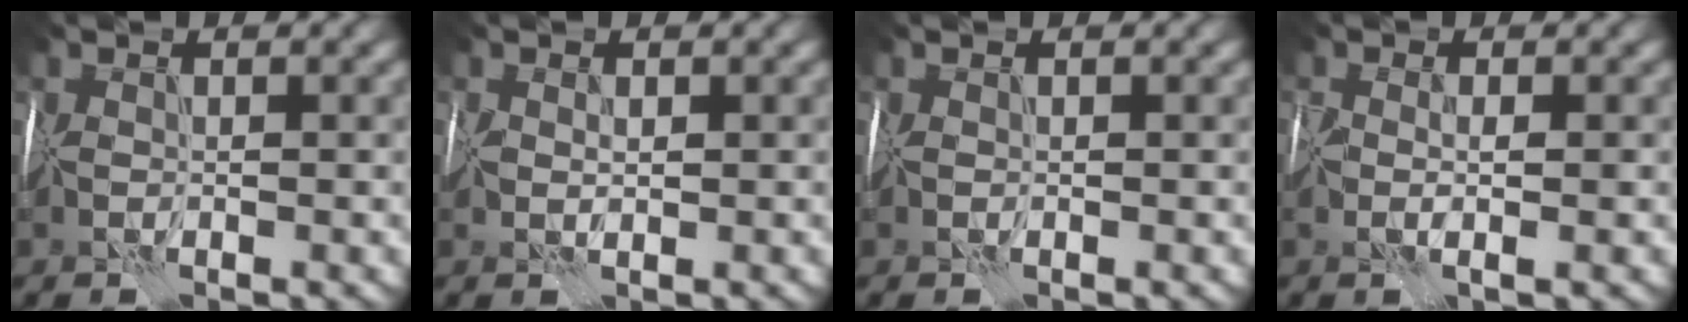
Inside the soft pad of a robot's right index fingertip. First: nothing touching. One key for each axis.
{"total": 1.2, "fx": 0.2, "fy": 0.8, "fz": 0.9, "tx": -0.017, "ty": 0.001, "tz": 0.005}
{"total": 0.0}
{"total": 1.7, "fx": -0.1, "fy": 0.6, "fz": 1.6, "tx": -0.029, "ty": -0.004, "tz": -0.001}